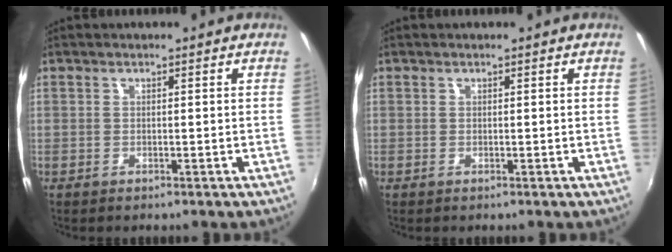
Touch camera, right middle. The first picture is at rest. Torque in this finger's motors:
{"motor_torque": [-0.09, 0.06, -0.01, 0.00]}